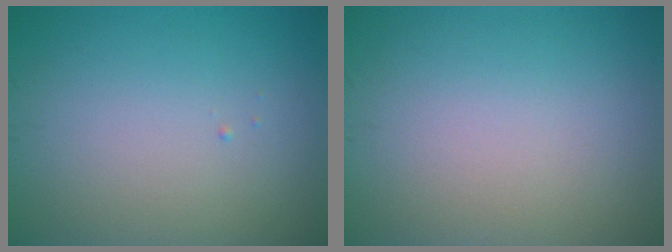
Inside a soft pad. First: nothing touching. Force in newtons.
{"total": 0.0}